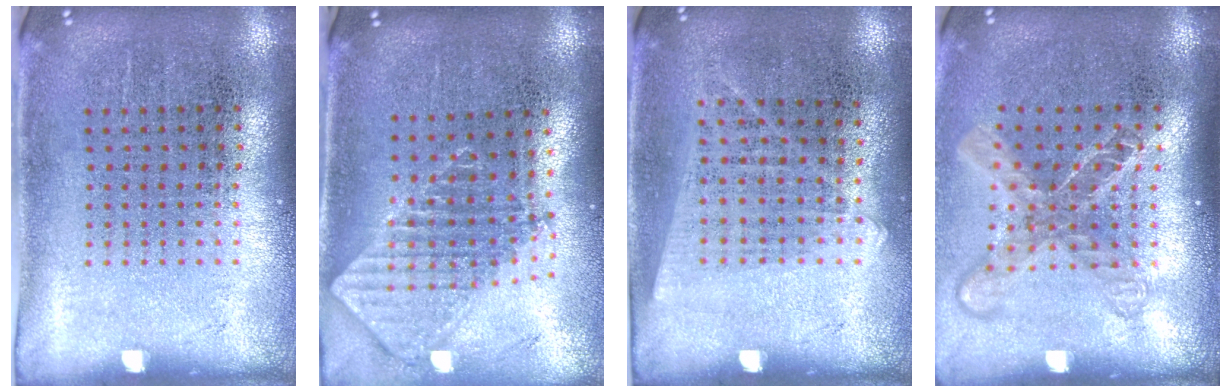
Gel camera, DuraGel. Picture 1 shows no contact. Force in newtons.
{"total": 1.9, "press": 1.5, "slide": 1.2}
{"total": 1.2, "press": 1.0, "slide": 0.5}
{"total": 1.8, "press": 1.4, "slide": 1.2}